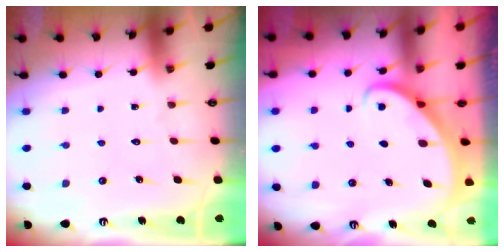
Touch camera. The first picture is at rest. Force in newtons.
{"total": 2.7, "press": 2.7, "slide": 0.2}